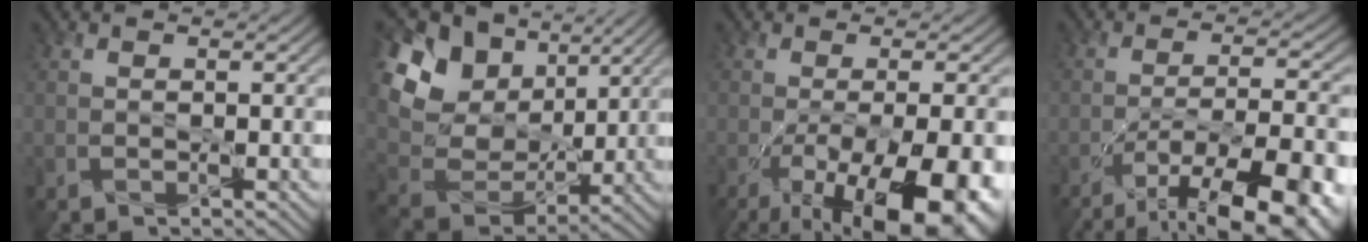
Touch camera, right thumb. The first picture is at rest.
{"total": 15.1, "force": [6.8, 10.7, 8.2], "torque": [-0.223, 0.030, 0.138]}
{"total": 14.2, "force": [-6.2, 4.9, 11.8], "torque": [-0.182, -0.041, -0.072]}
{"total": 16.0, "force": [-10.5, 4.9, 11.0], "torque": [-0.159, -0.018, -0.146]}